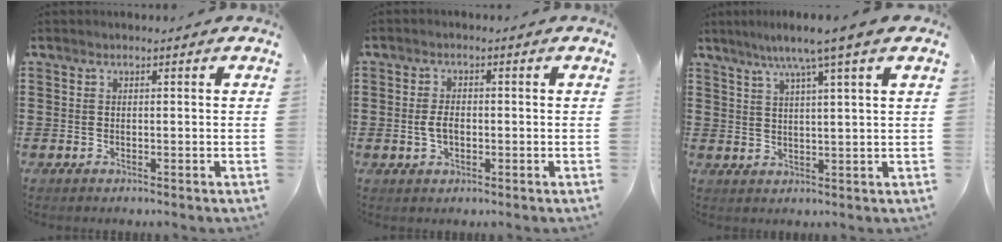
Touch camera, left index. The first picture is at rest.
{"total": 3.2, "force": [-0.4, 1.7, 2.7], "torque": [-0.059, 0.001, -0.010]}
{"total": 6.3, "force": [4.3, -0.7, 4.5], "torque": [-0.099, -0.004, 0.071]}